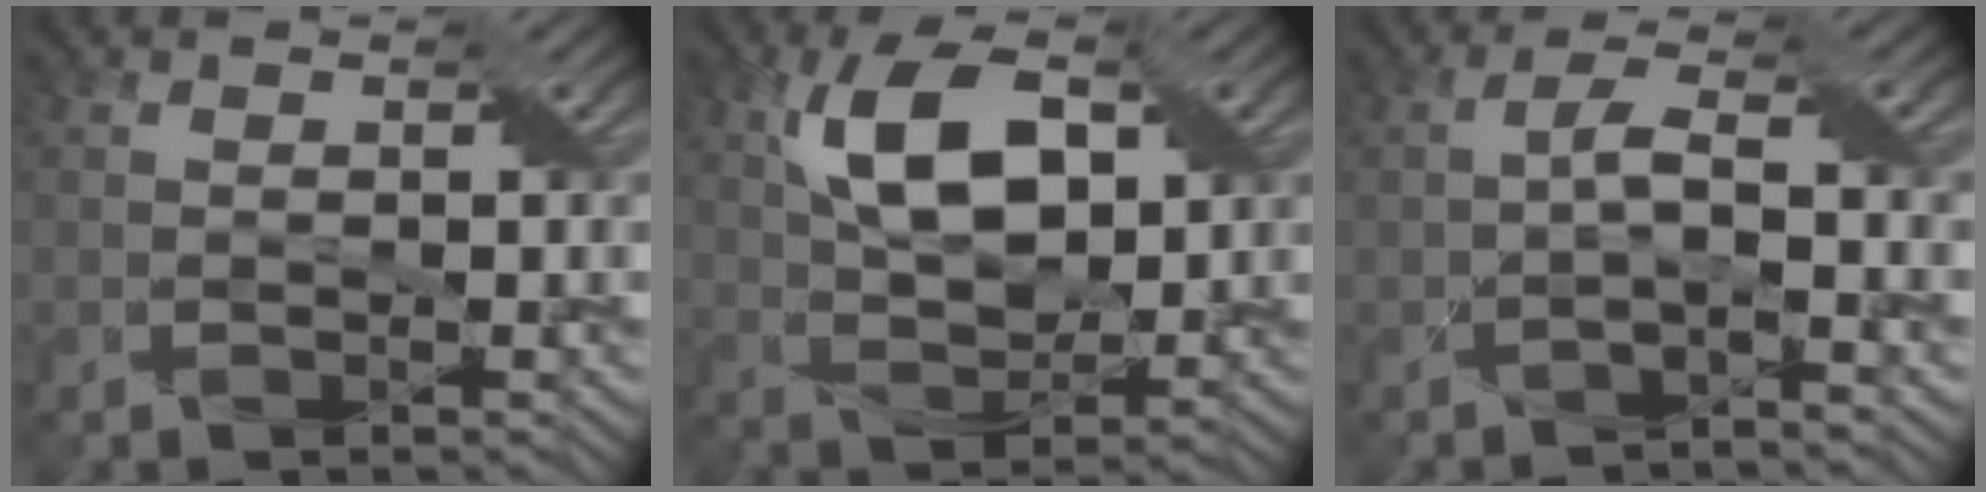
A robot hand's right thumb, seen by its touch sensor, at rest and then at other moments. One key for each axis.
{"total": 10.0, "fx": 3.2, "fy": 5.2, "fz": 7.9, "tx": -0.154, "ty": 0.011, "tz": 0.057}
{"total": 2.8, "fx": -1.1, "fy": 0.0, "fz": 2.6, "tx": -0.052, "ty": 0.011, "tz": -0.028}